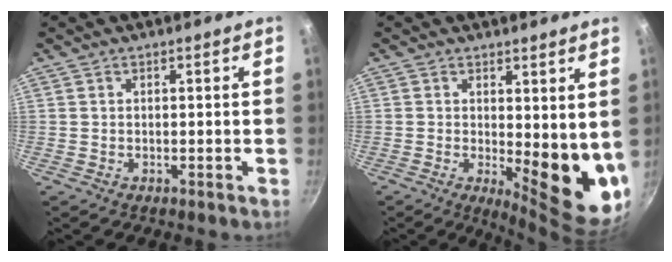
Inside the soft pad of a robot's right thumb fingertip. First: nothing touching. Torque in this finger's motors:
{"motor_torque": [1.05, 3.12, 1.61, 0.15, 0.30]}